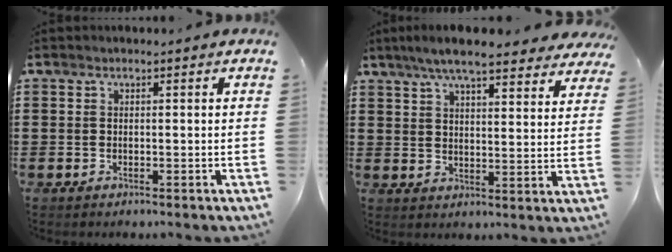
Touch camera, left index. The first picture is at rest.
{"total": 7.6, "force": [6.6, 0.5, 3.8], "torque": [-0.094, -0.019, 0.119]}